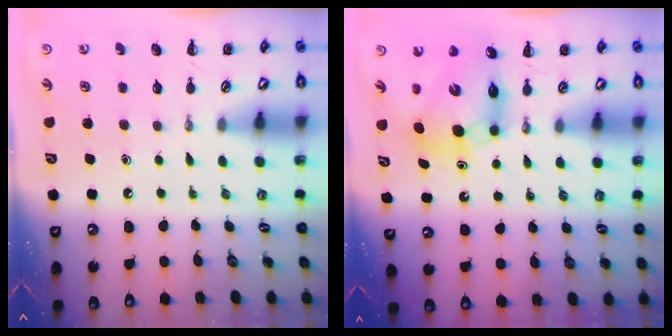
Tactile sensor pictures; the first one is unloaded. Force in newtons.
{"total": 9.4, "press": 9.0, "slide": 2.7}